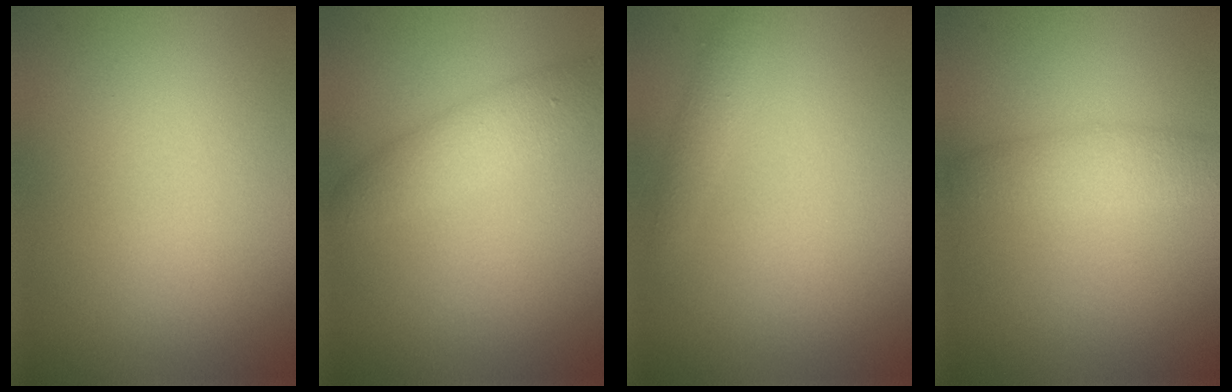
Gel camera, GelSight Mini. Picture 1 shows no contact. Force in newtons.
{"total": 2.8, "press": 2.8, "slide": 0.1}
{"total": 0.9, "press": 0.9, "slide": 0.1}
{"total": 2.5, "press": 2.5, "slide": 0.1}